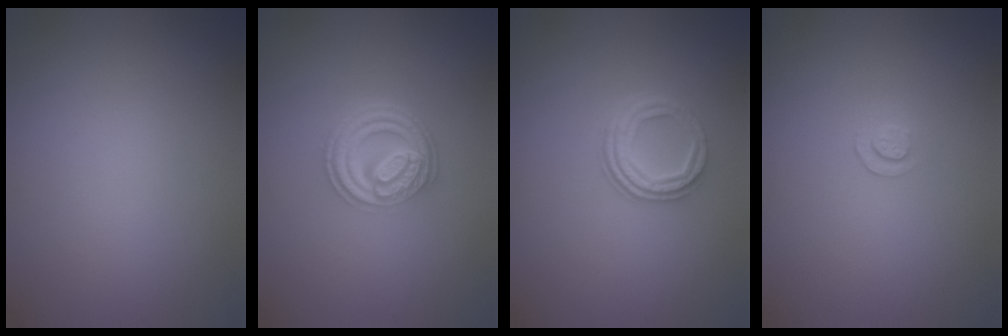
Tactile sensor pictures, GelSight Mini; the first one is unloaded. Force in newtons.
{"total": 4.8, "press": 3.7, "slide": 3.1}
{"total": 3.0, "press": 2.3, "slide": 1.9}
{"total": 0.8, "press": 0.5, "slide": 0.7}